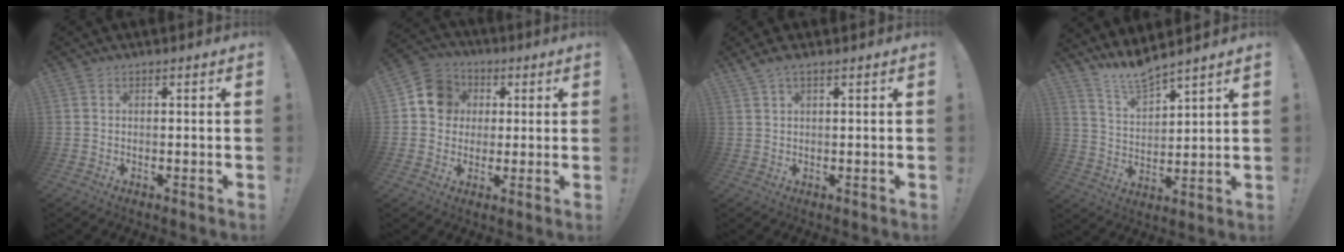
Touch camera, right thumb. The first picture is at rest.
{"total": 10.7, "force": [1.9, 9.9, 3.6], "torque": [-0.038, 0.007, 0.040]}
{"total": 2.6, "force": [1.6, 0.1, 2.0], "torque": [-0.046, 0.000, 0.030]}
{"total": 8.9, "force": [8.3, 0.8, 3.1], "torque": [-0.071, -0.059, 0.151]}